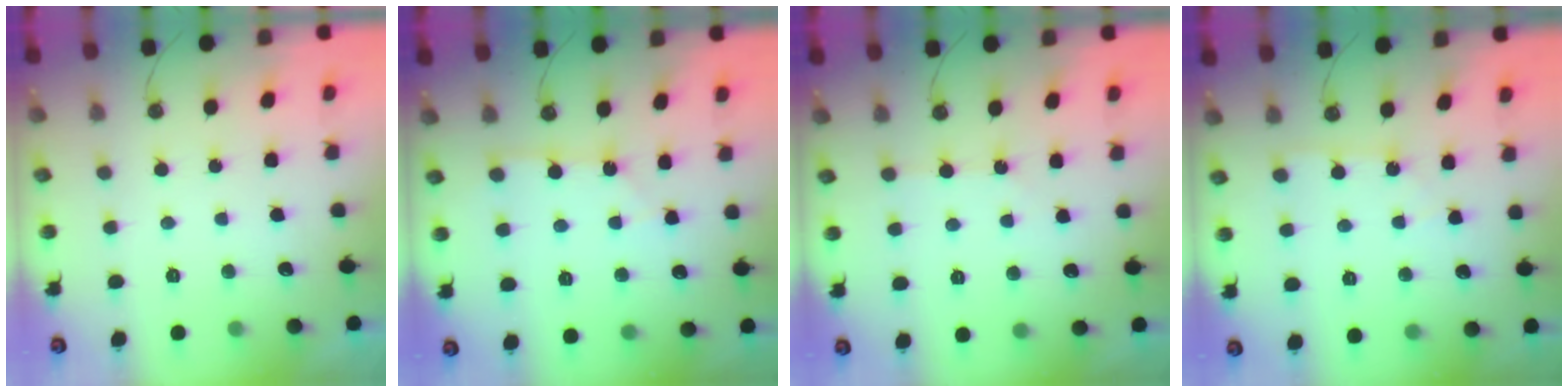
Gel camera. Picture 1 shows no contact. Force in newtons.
{"total": 4.6, "press": 4.5, "slide": 0.7}
{"total": 2.9, "press": 2.8, "slide": 0.5}
{"total": 3.4, "press": 3.4, "slide": 0.5}